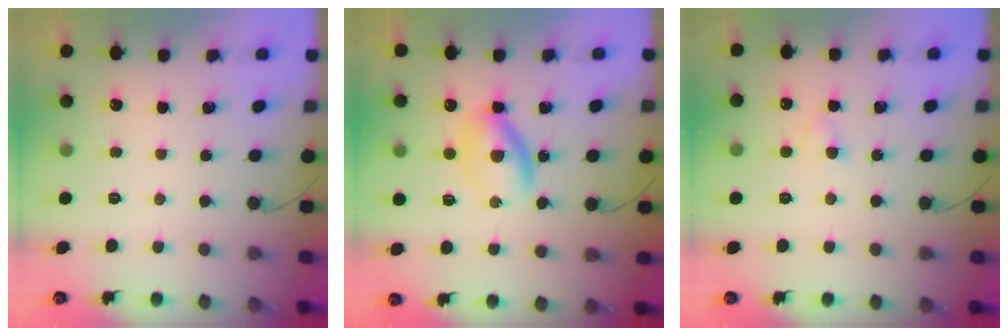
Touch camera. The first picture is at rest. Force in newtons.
{"total": 5.1, "press": 5.1, "slide": 0.4}
{"total": 2.2, "press": 2.0, "slide": 0.9}